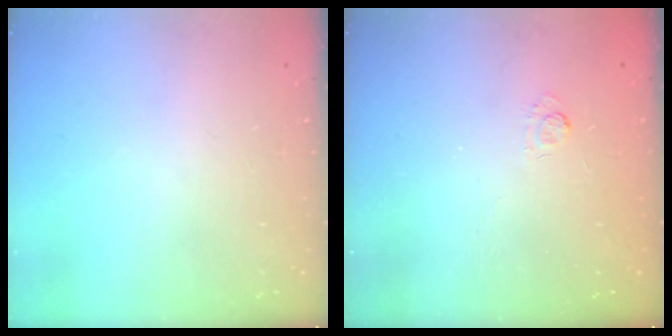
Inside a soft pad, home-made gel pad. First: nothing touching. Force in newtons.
{"total": 2.1, "press": 1.5, "slide": 1.4}